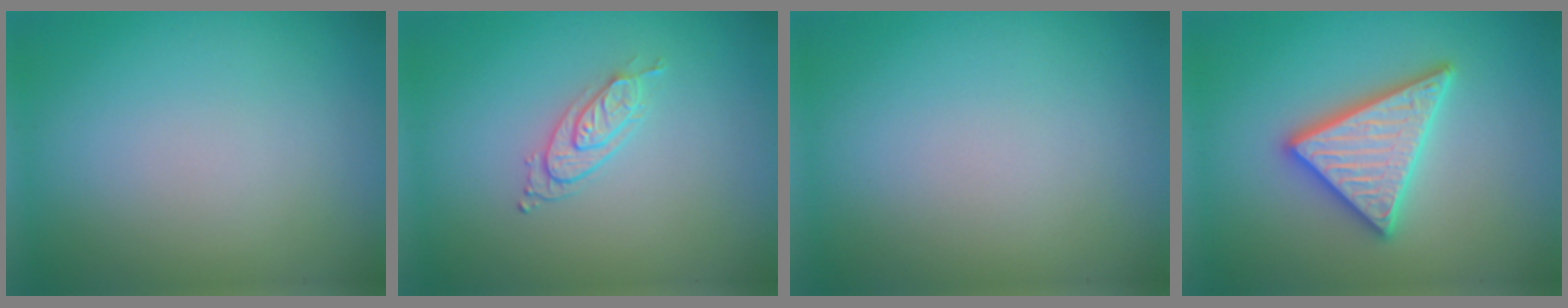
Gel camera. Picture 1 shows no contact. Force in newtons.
{"total": 2.0, "press": 1.4, "slide": 1.4}
{"total": 0.0}
{"total": 4.9, "press": 4.8, "slide": 0.6}